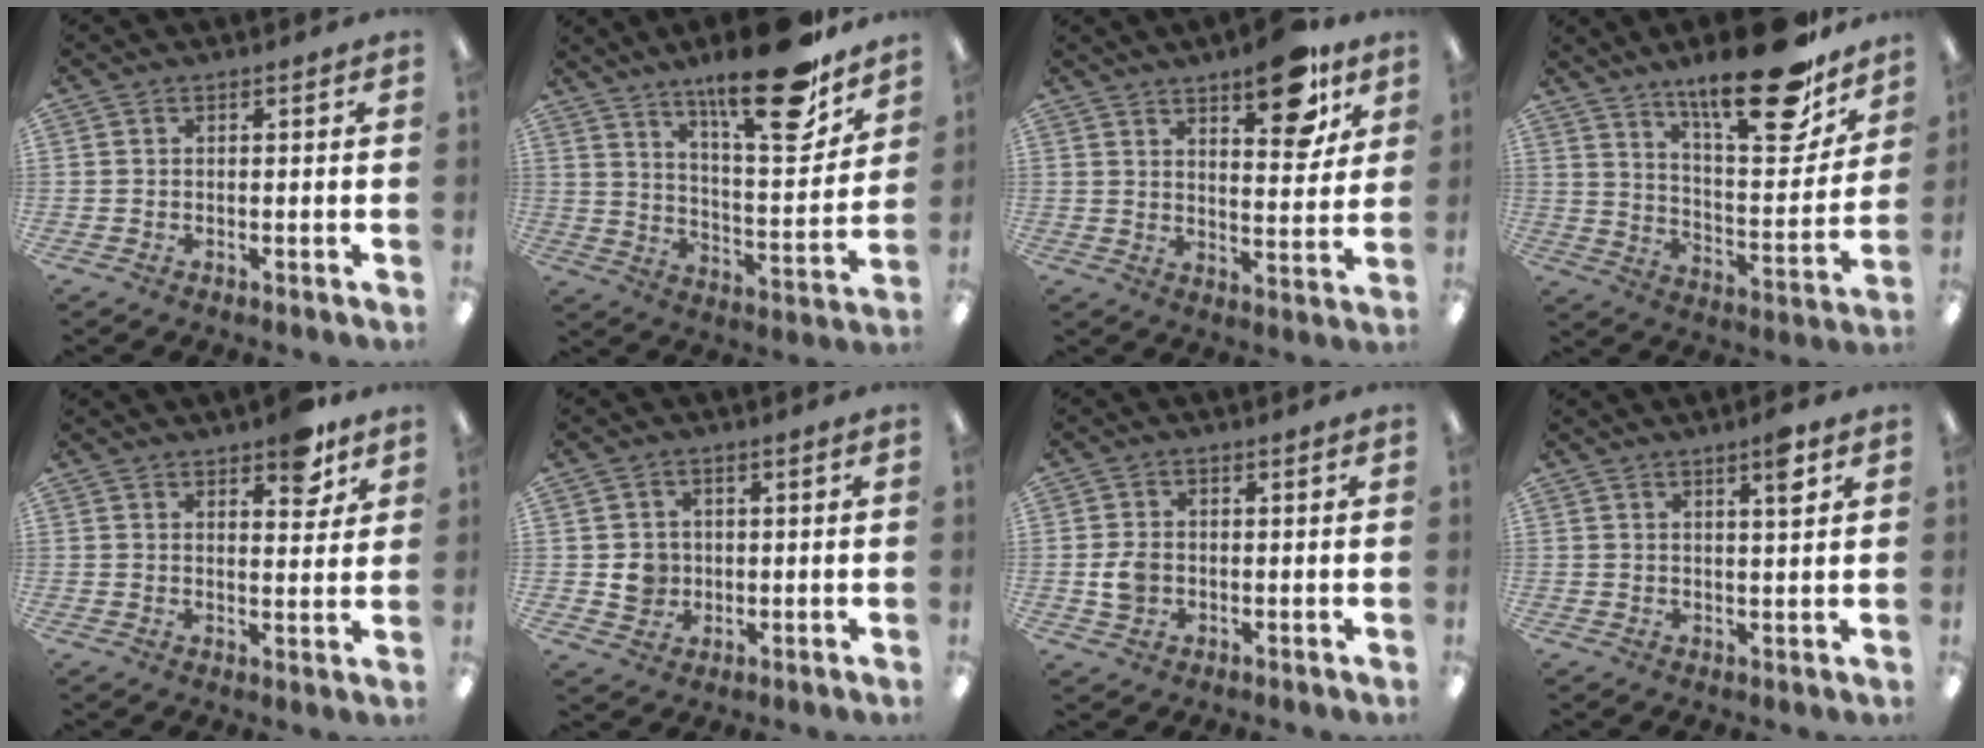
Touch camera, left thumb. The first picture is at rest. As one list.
[{"total": 21.3, "force": [15.7, 5.1, 13.5], "torque": [-0.207, -0.102, 0.251]}, {"total": 13.3, "force": [9.2, 4.8, 8.2], "torque": [-0.094, -0.058, 0.150]}, {"total": 23.4, "force": [17.2, 6.6, 14.4], "torque": [-0.209, -0.115, 0.277]}, {"total": 6.7, "force": [4.8, 2.9, 3.7], "torque": [-0.029, -0.026, 0.078]}, {"total": 4.5, "force": [0.0, 4.3, 1.2], "torque": [-0.006, 0.000, -0.001]}, {"total": 4.2, "force": [-0.5, 3.3, 2.6], "torque": [-0.052, 0.005, -0.008]}, {"total": 4.5, "force": [2.6, 0.5, 3.6], "torque": [-0.055, -0.008, 0.039]}]